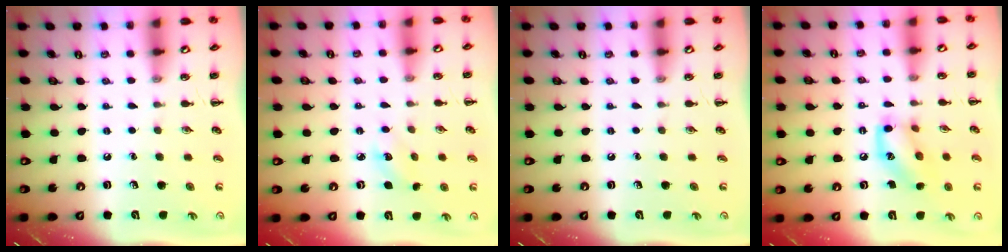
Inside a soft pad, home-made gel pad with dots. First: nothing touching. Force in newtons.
{"total": 4.0, "press": 3.8, "slide": 1.0}
{"total": 0.0}
{"total": 11.7, "press": 11.7, "slide": 0.8}